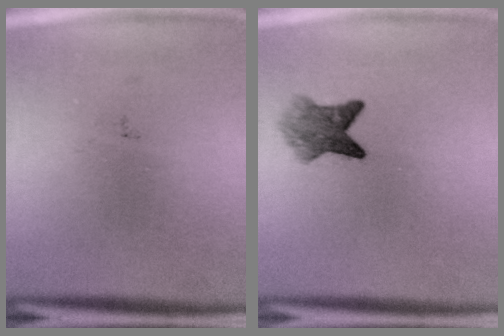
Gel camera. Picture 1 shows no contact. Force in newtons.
{"total": 4.2}